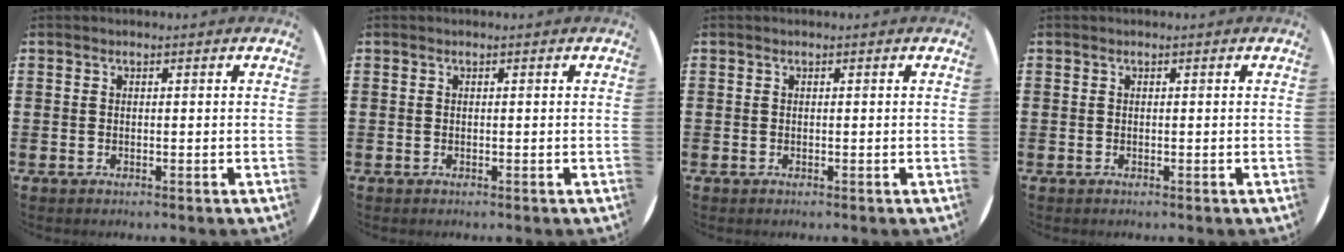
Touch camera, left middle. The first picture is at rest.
{"total": 0.0}
{"total": 0.0}
{"total": 0.0}